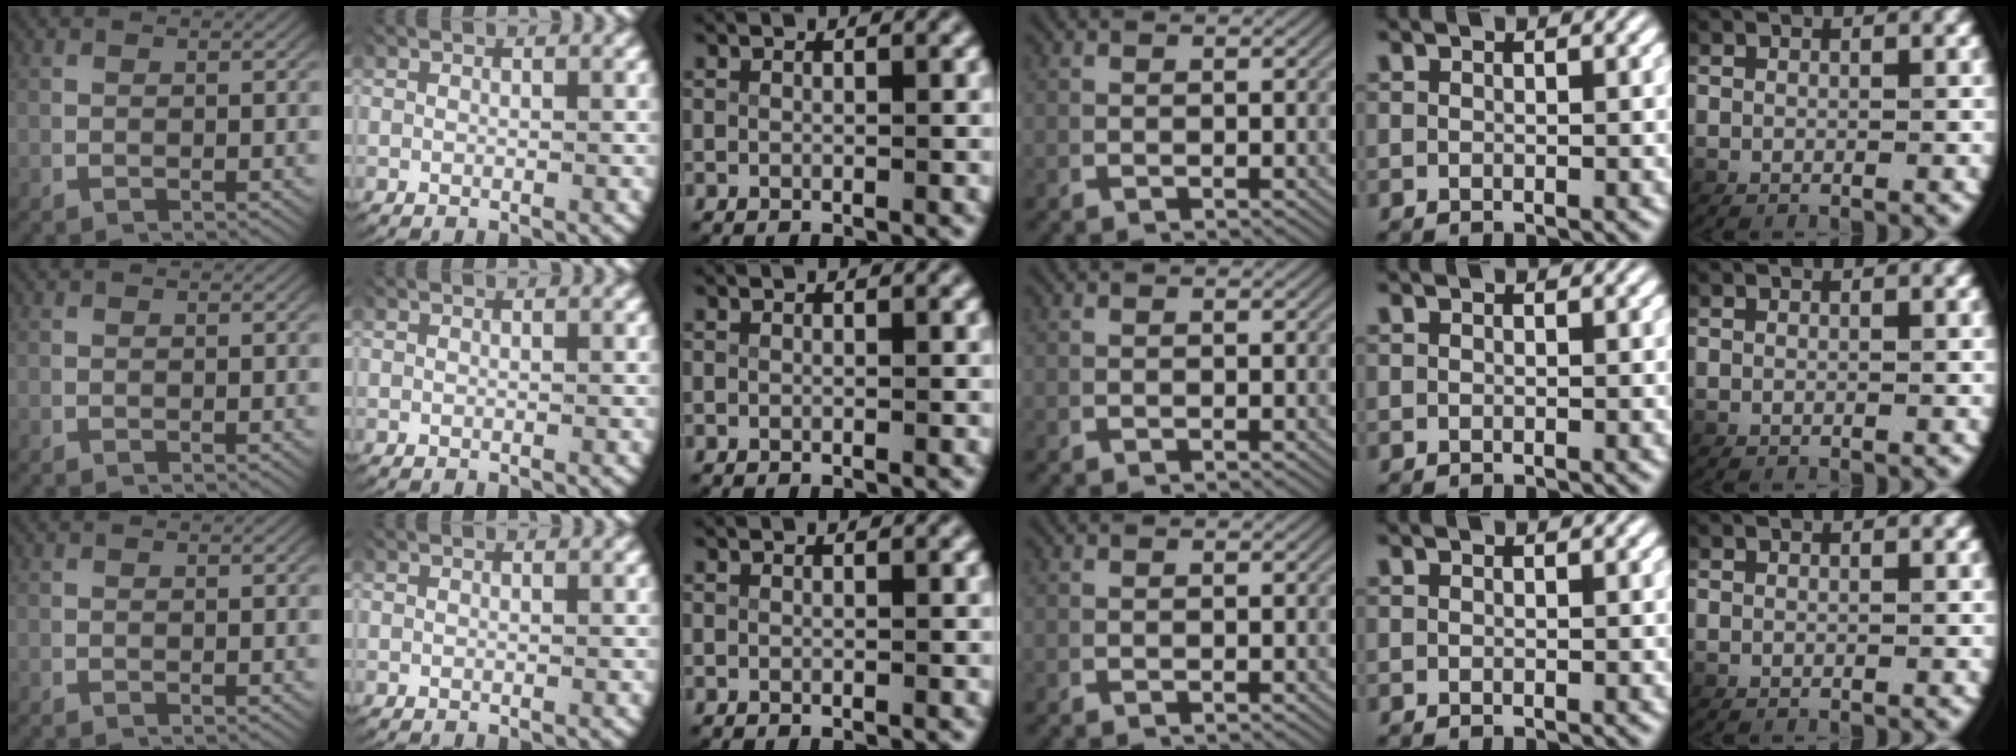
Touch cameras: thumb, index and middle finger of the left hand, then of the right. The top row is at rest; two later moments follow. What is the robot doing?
{"motion": "reach", "object": "key"}